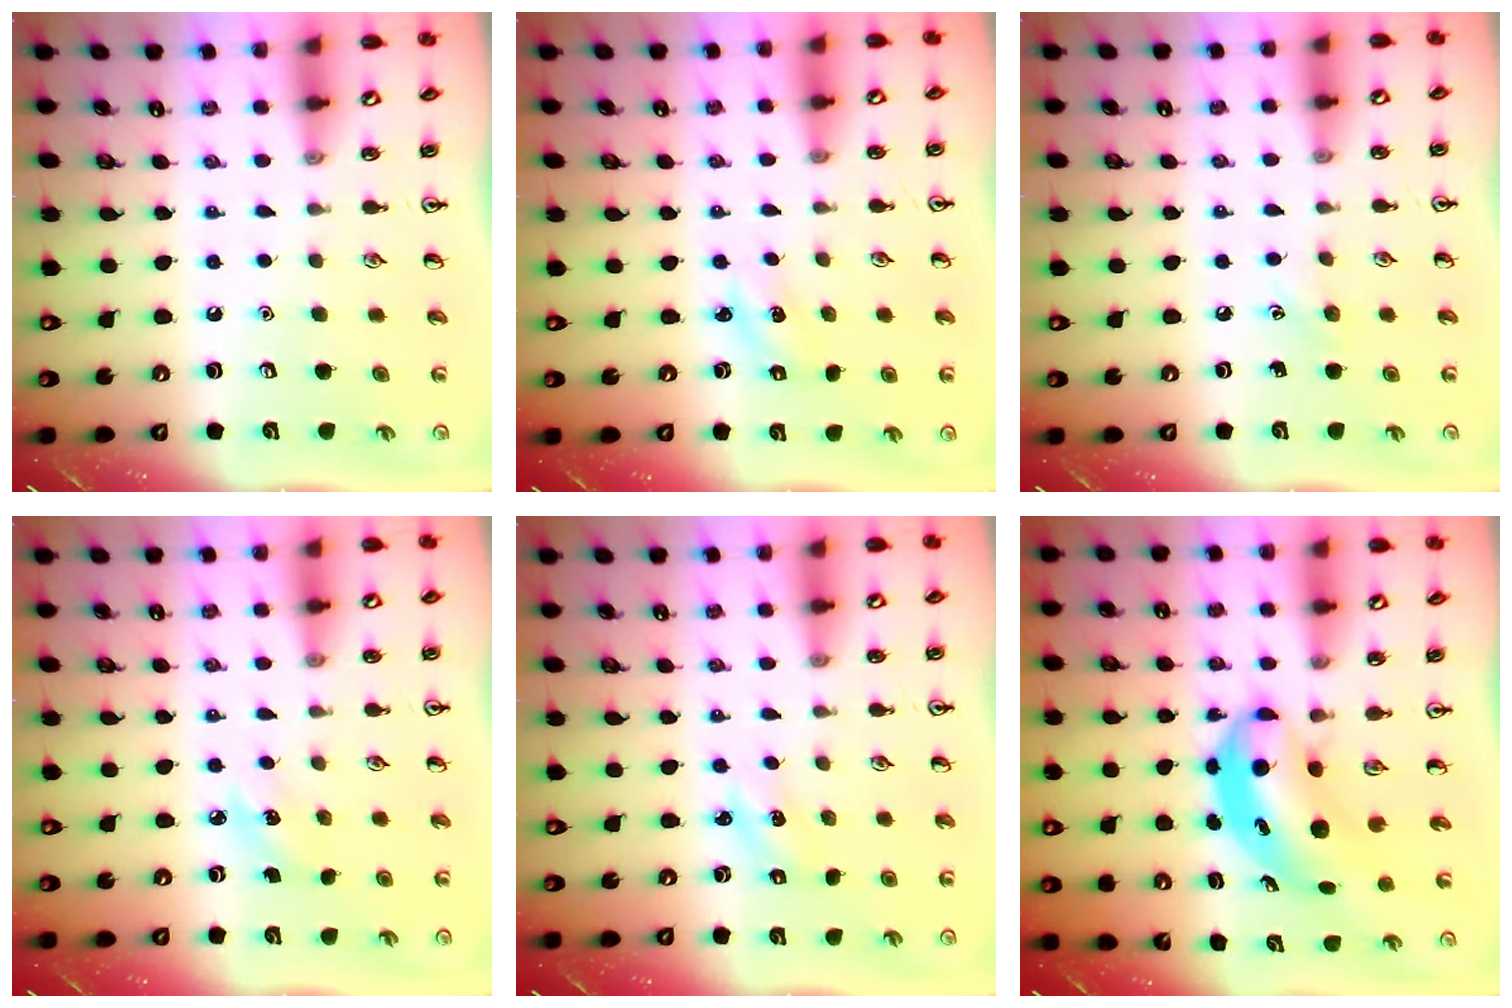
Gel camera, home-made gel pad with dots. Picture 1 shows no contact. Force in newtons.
{"total": 1.5, "press": 1.4, "slide": 0.4}
{"total": 5.0, "press": 4.7, "slide": 1.7}
{"total": 4.1, "press": 3.8, "slide": 1.4}
{"total": 1.4, "press": 1.3, "slide": 0.5}
{"total": 6.1, "press": 5.9, "slide": 1.6}